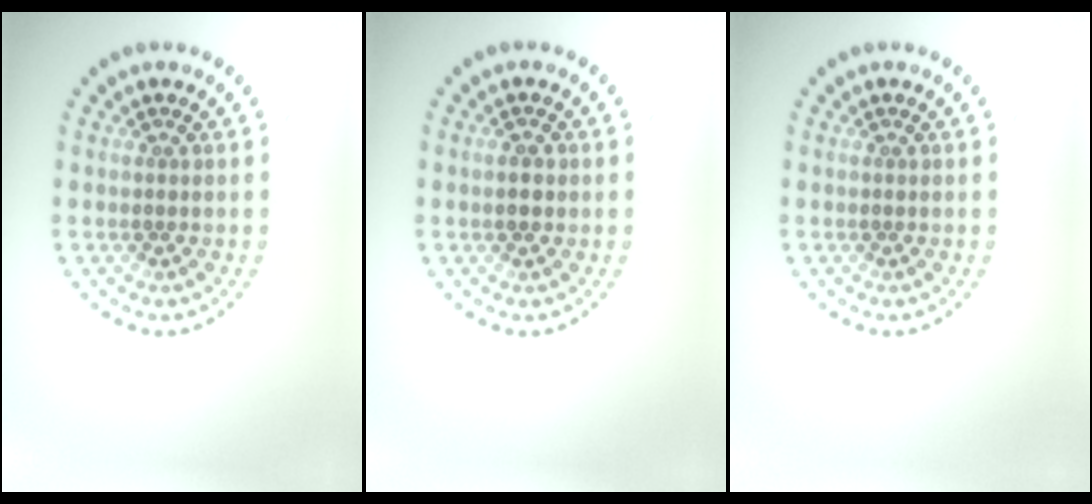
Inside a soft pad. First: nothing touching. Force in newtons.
{"total": 1.9, "press": 1.9, "slide": 0.2}
{"total": 0.0}